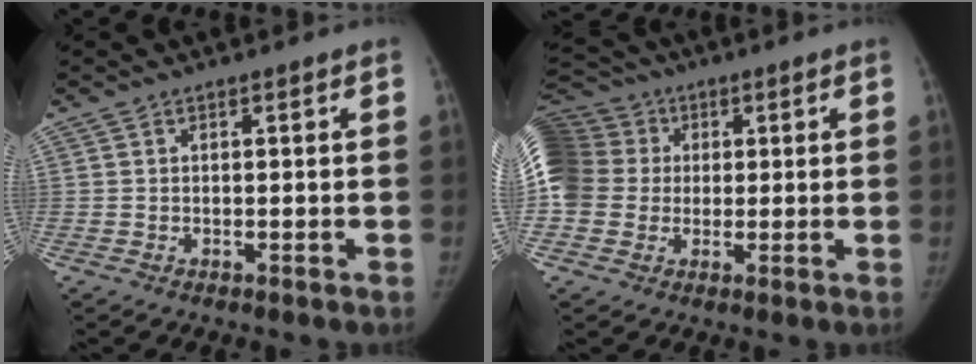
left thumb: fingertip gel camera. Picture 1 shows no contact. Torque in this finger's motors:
{"motor_torque": [-0.45, 1.18, 0.13, -0.05, 0.12]}